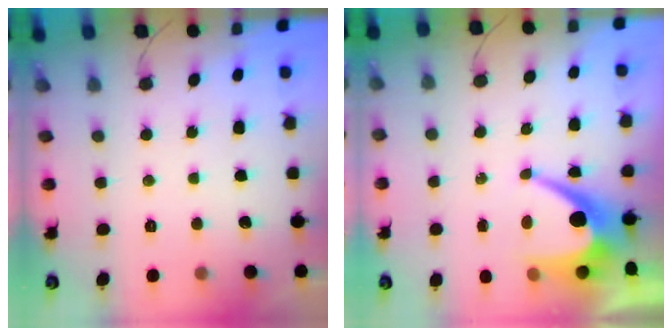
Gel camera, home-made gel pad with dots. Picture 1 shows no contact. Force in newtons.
{"total": 8.7, "press": 8.6, "slide": 0.6}